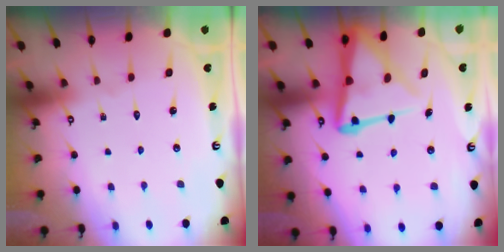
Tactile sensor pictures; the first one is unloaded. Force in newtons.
{"total": 14.0, "press": 14.0, "slide": 1.4}